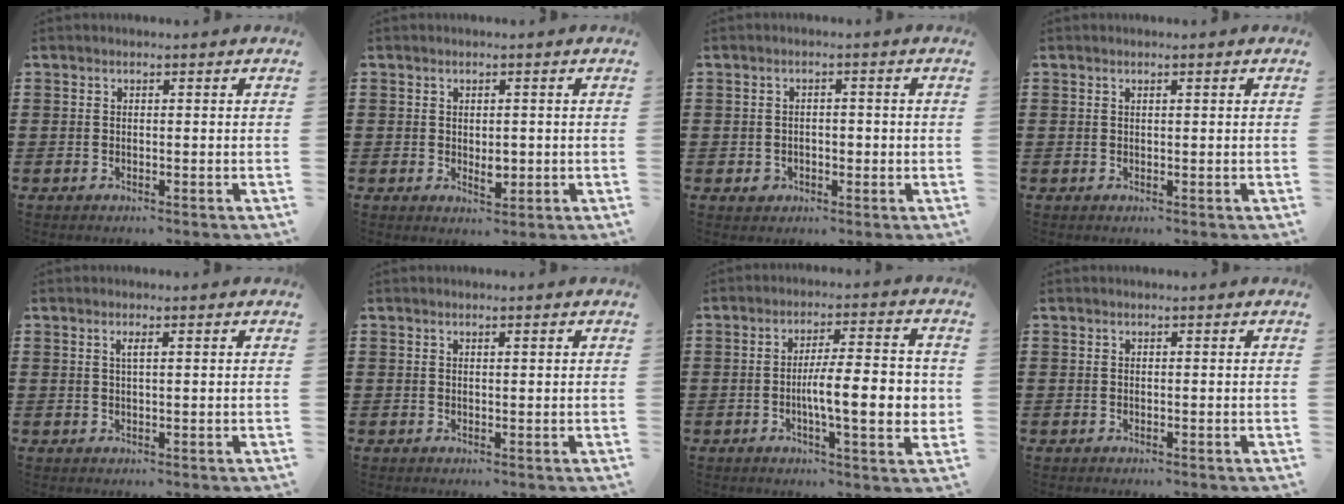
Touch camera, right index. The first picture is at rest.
{"total": 2.6, "force": [0.0, 1.4, 2.2], "torque": [-0.033, 0.000, -0.002]}
{"total": 2.1, "force": [-0.6, 1.8, 1.1], "torque": [-0.026, 0.005, -0.014]}
{"total": 0.5, "force": [0.4, 0.0, 0.4], "torque": [-0.006, 0.000, 0.008]}
{"total": 1.4, "force": [0.6, 0.1, 1.2], "torque": [-0.025, 0.001, 0.010]}
{"total": 0.8, "force": [0.5, 0.0, 0.6], "torque": [-0.010, 0.000, 0.010]}
{"total": 10.3, "force": [-1.2, 2.2, 10.0], "torque": [-0.151, -0.003, -0.022]}
{"total": 0.0}